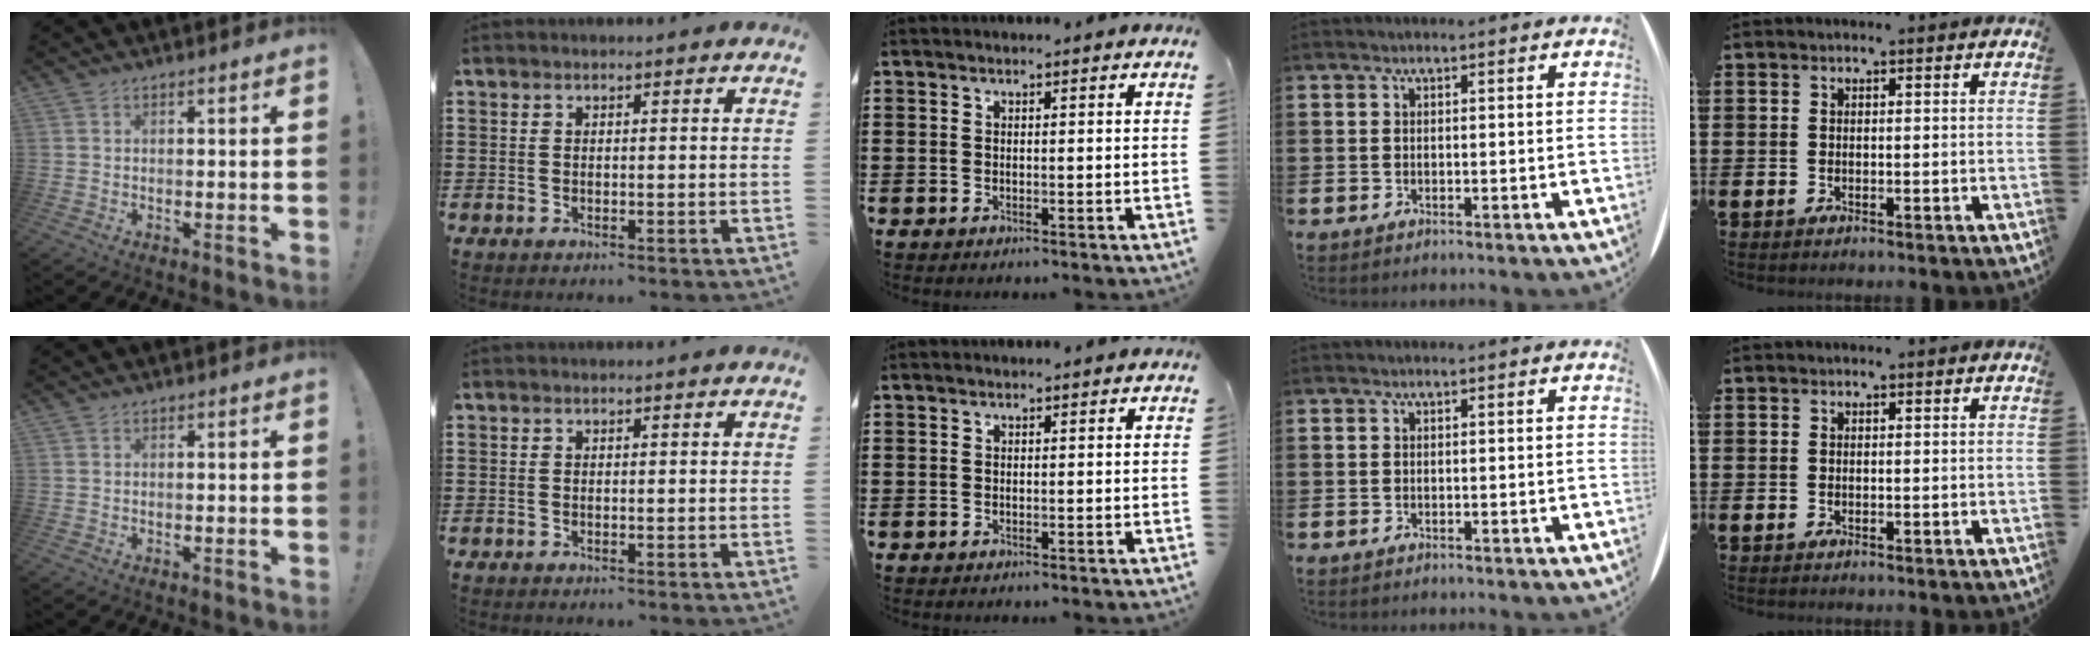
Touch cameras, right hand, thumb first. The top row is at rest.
{}